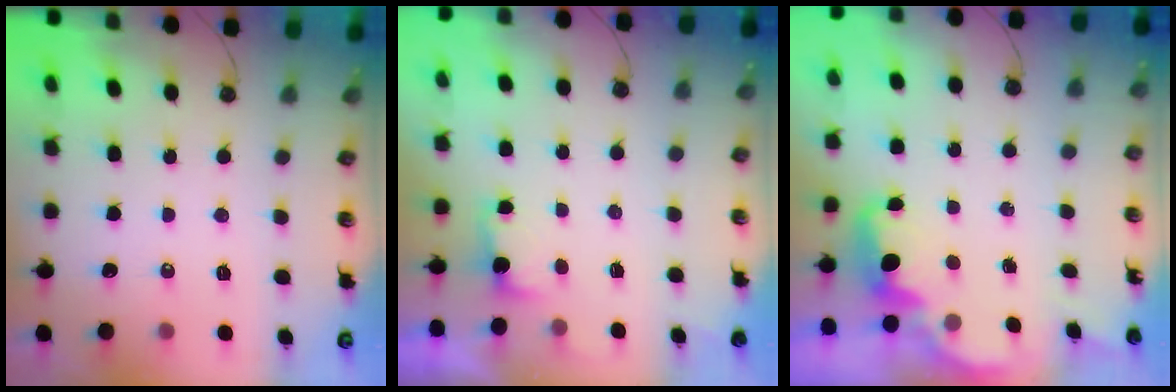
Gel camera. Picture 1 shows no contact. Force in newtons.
{"total": 2.6, "press": 2.4, "slide": 0.9}
{"total": 2.5, "press": 2.4, "slide": 0.7}